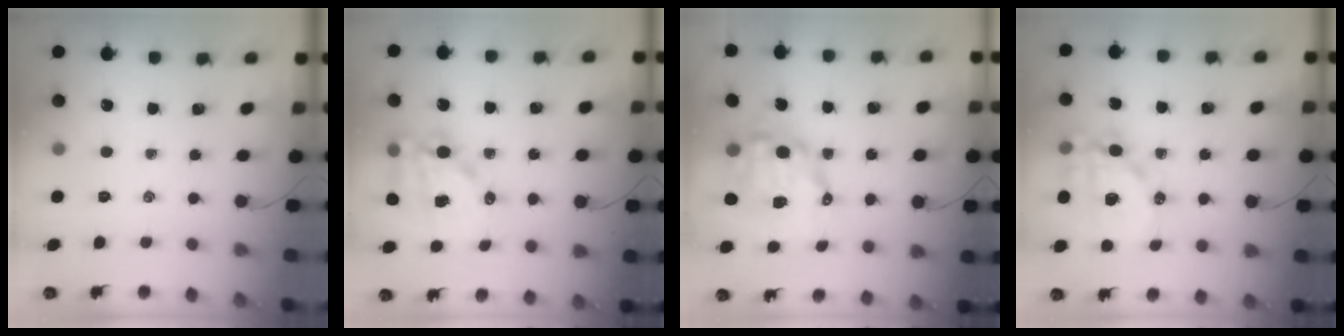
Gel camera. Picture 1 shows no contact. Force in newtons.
{"total": 13.9, "press": 13.6, "slide": 3.0}
{"total": 11.3, "press": 11.1, "slide": 2.4}
{"total": 14.7, "press": 14.4, "slide": 3.1}